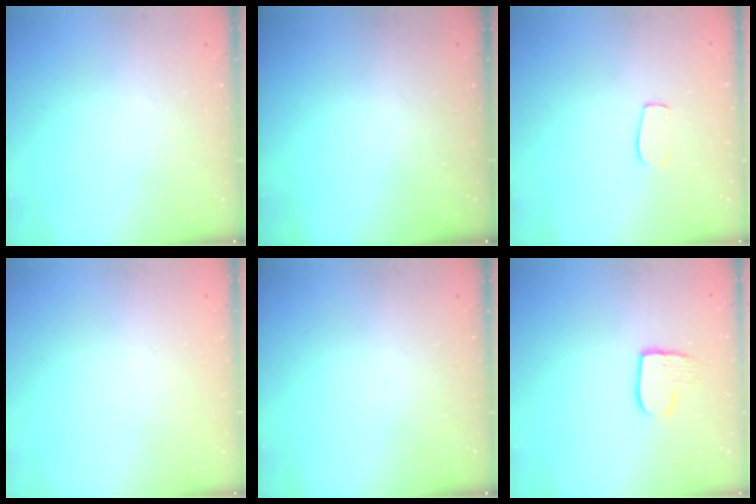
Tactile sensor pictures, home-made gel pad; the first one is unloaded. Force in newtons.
{"total": 0.0}
{"total": 6.9, "press": 6.8, "slide": 0.4}
{"total": 0.5, "press": 0.5, "slide": 0.1}
{"total": 0.0}
{"total": 9.1, "press": 9.0, "slide": 0.7}